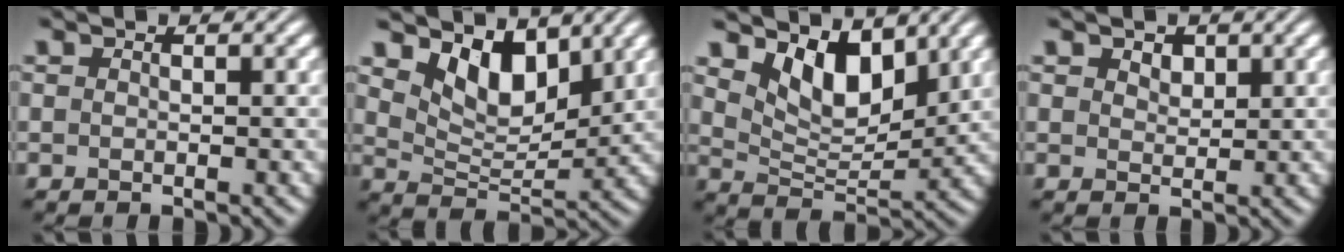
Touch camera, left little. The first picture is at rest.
{"total": 5.6, "force": [3.4, 2.9, 3.3], "torque": [-0.067, -0.015, 0.054]}
{"total": 5.7, "force": [3.4, 2.9, 3.6], "torque": [-0.073, -0.015, 0.055]}
{"total": 1.6, "force": [1.0, 1.0, 0.7], "torque": [-0.013, 0.001, 0.014]}